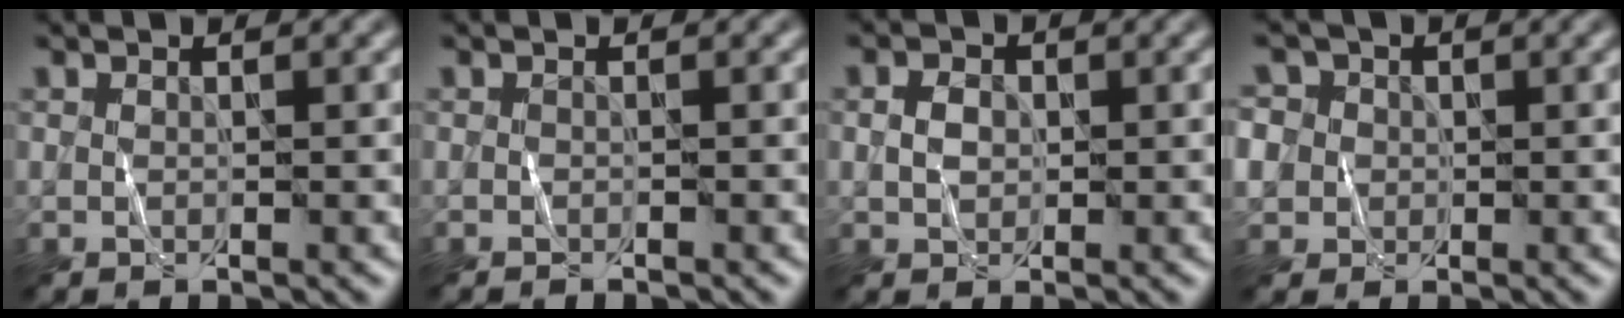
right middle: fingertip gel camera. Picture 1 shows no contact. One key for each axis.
{"total": 0.5, "fx": -0.5, "fy": 0.0, "fz": 0.2, "tx": -0.005, "ty": 0.000, "tz": -0.007}
{"total": 1.6, "fx": 0.3, "fy": 1.3, "fz": 0.9, "tx": -0.016, "ty": 0.005, "tz": 0.001}
{"total": 6.3, "fx": 1.0, "fy": 5.9, "fz": 2.2, "tx": -0.056, "ty": 0.035, "tz": -0.011}